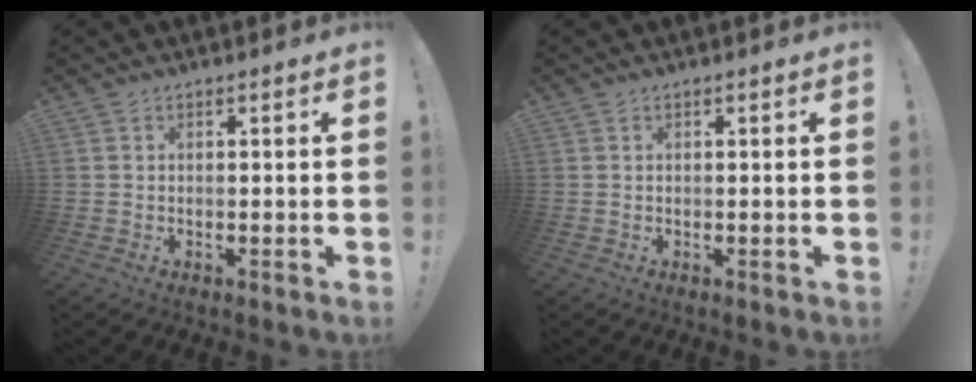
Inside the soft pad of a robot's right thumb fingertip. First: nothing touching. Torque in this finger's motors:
{"motor_torque": [-0.12, -0.13, 0.04, 0.05, 0.04]}